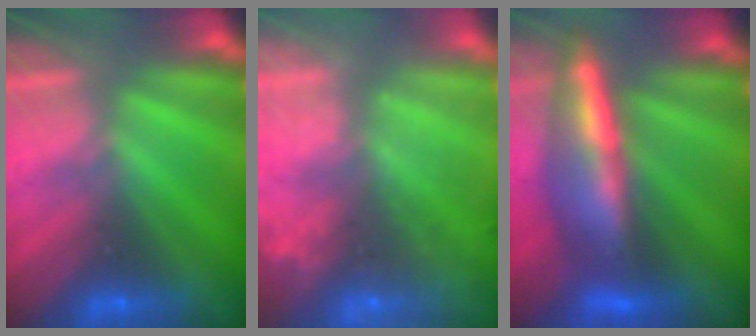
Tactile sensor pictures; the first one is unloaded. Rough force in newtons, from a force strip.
{"total": 8.8}
{"total": 7.9}